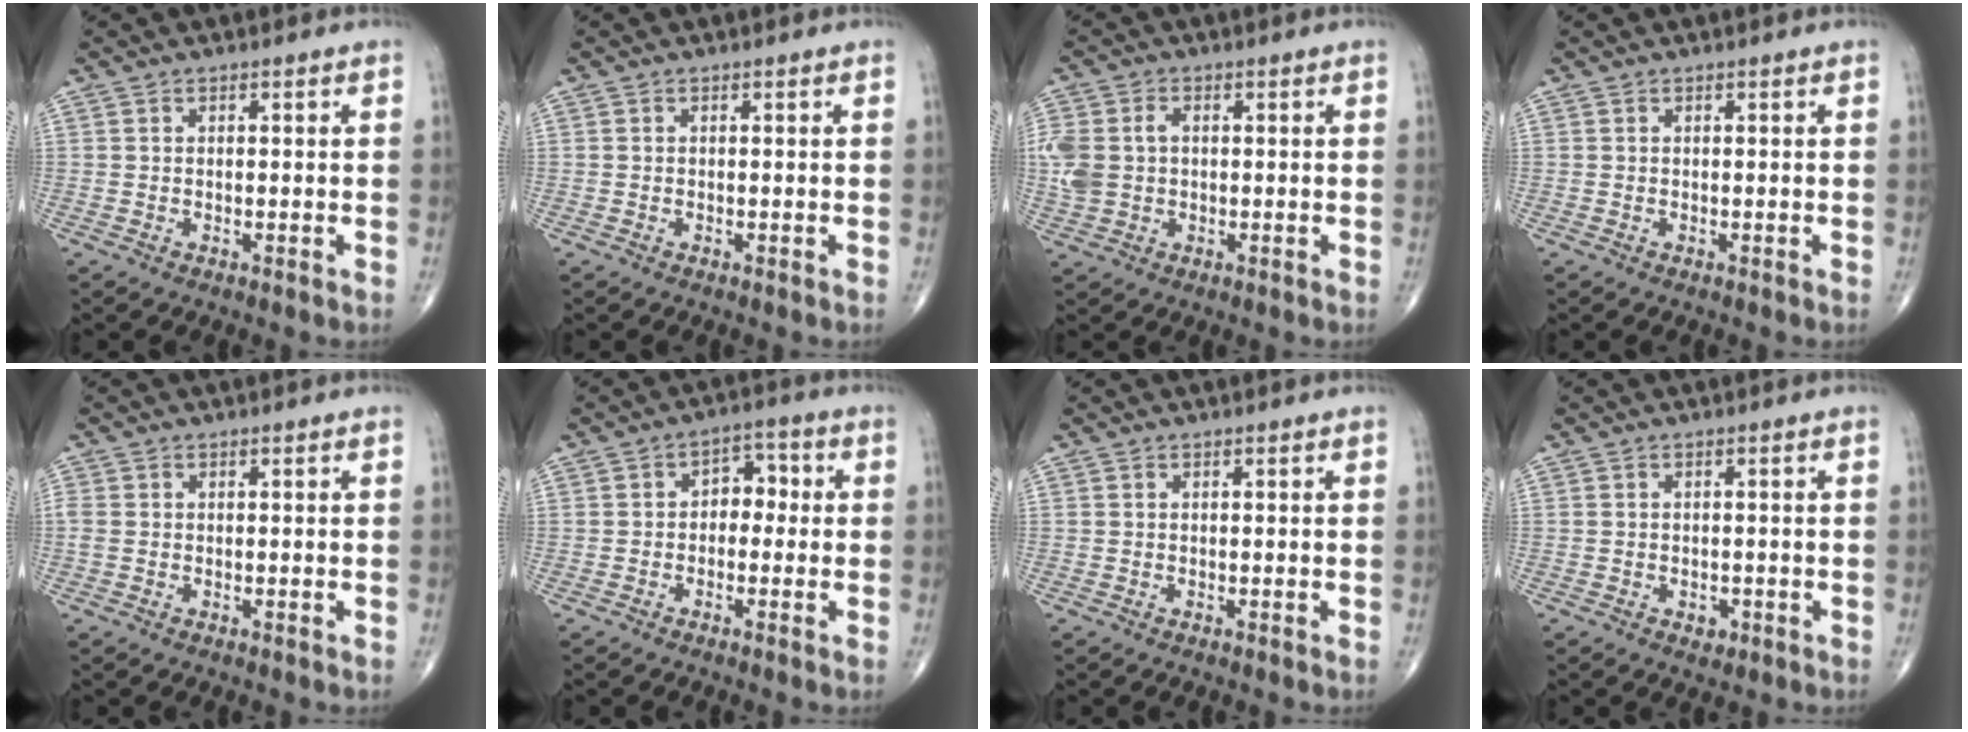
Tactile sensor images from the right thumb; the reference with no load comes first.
{"total": 0.0}
{"total": 8.7, "force": [0.5, 6.6, 5.7], "torque": [-0.146, 0.015, 0.013]}
{"total": 0.0}
{"total": 1.6, "force": [0.0, 1.2, 1.0], "torque": [-0.038, 0.000, -0.002]}
{"total": 4.8, "force": [-0.2, 3.5, 3.3], "torque": [-0.017, 0.021, -0.016]}
{"total": 0.0}
{"total": 1.7, "force": [-0.7, 1.3, 1.0], "torque": [-0.009, 0.001, -0.006]}